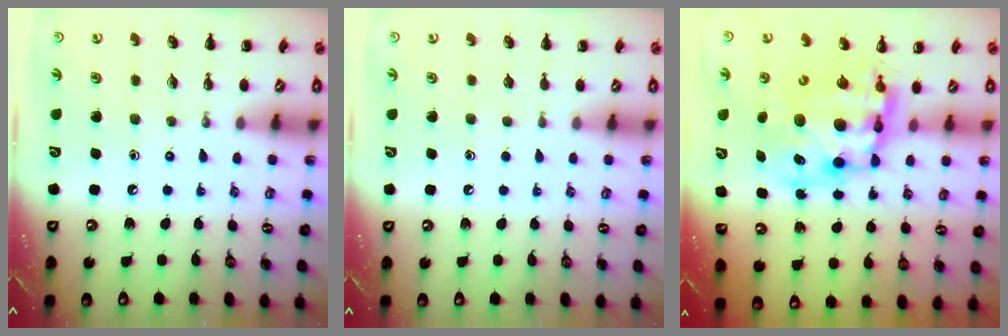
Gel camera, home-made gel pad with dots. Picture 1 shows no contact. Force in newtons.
{"total": 0.8, "press": 0.8, "slide": 0.1}
{"total": 11.8, "press": 11.5, "slide": 2.9}